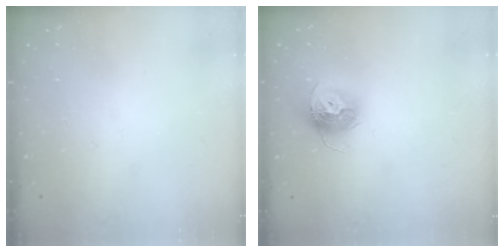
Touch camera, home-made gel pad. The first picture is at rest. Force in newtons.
{"total": 12.2, "press": 12.1, "slide": 1.1}